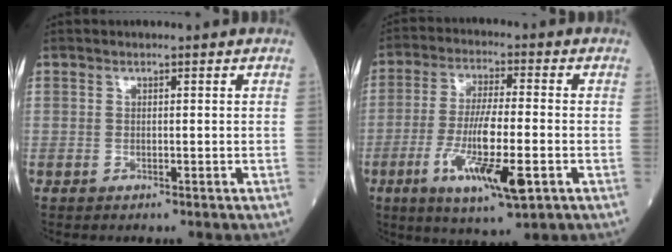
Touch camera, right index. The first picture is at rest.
{"total": 12.5, "force": [-4.2, 1.8, 11.6], "torque": [-0.221, -0.021, -0.071]}